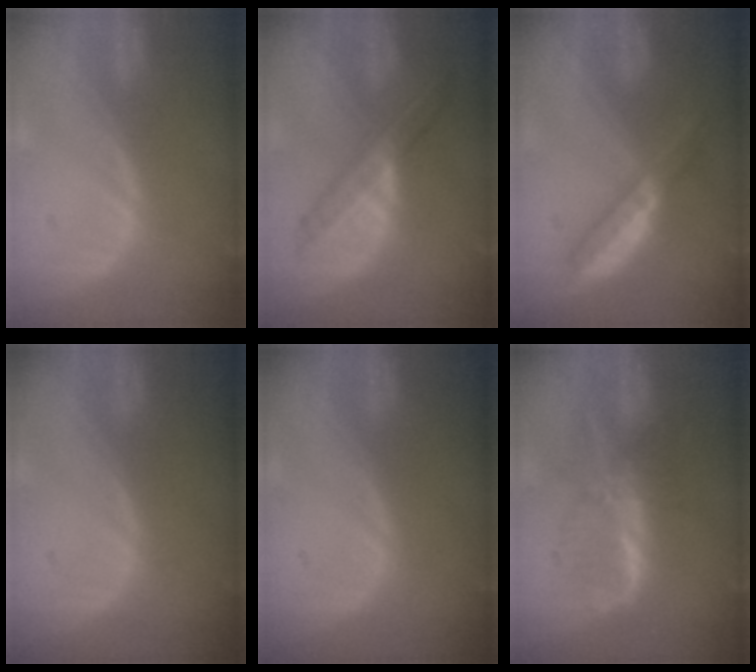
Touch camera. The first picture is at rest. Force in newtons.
{"total": 7.2, "press": 6.2, "slide": 3.7}
{"total": 5.2, "press": 4.6, "slide": 2.4}
{"total": 0.0}
{"total": 0.0}
{"total": 6.1, "press": 6.1, "slide": 0.4}